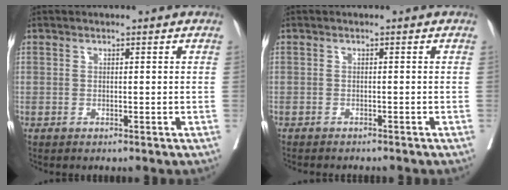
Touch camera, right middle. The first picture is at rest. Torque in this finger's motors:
{"motor_torque": [0.67, -0.95, 0.08, 0.02]}